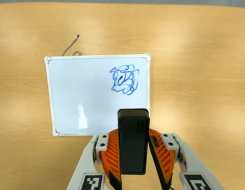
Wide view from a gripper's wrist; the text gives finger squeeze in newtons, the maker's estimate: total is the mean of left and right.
{"total": 4.3, "left": 3.7, "right": 4.8}